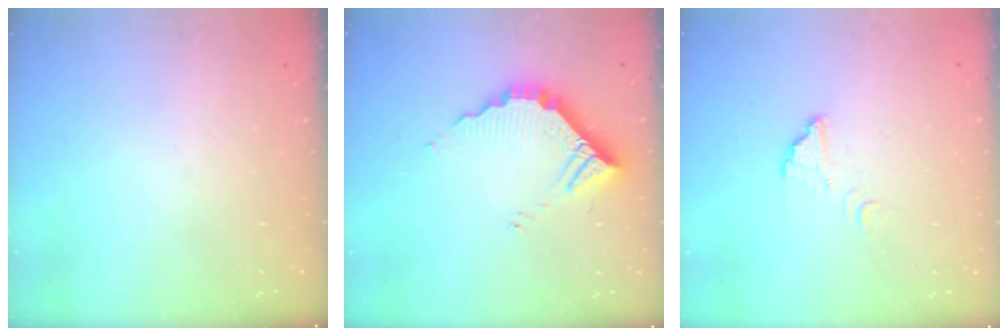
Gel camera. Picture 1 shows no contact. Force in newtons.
{"total": 9.6, "press": 9.6, "slide": 0.4}
{"total": 5.1, "press": 5.1, "slide": 0.4}